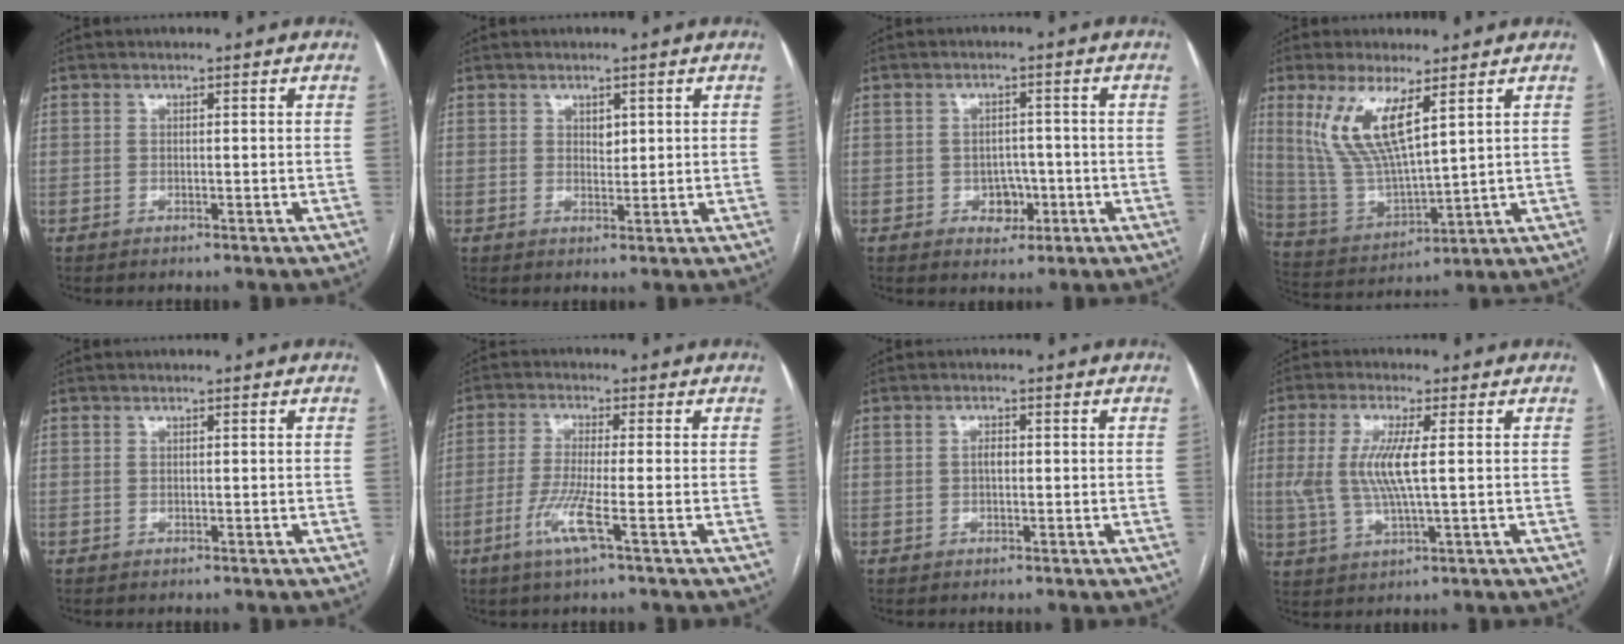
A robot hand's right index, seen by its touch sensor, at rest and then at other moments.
{"total": 1.6, "force": [0.7, 1.0, 1.0], "torque": [-0.014, -0.003, 0.014]}
{"total": 3.8, "force": [-1.3, 2.9, 2.0], "torque": [-0.020, 0.009, -0.010]}
{"total": 11.6, "force": [5.7, 2.5, 9.7], "torque": [-0.216, -0.005, 0.122]}
{"total": 0.0}
{"total": 6.2, "force": [-2.7, -0.4, 5.6], "torque": [-0.117, -0.016, -0.055]}
{"total": 1.3, "force": [-0.1, 0.7, 1.1], "torque": [-0.020, 0.005, -0.003]}
{"total": 8.0, "force": [0.8, 1.3, 7.9], "torque": [-0.180, 0.002, 0.019]}